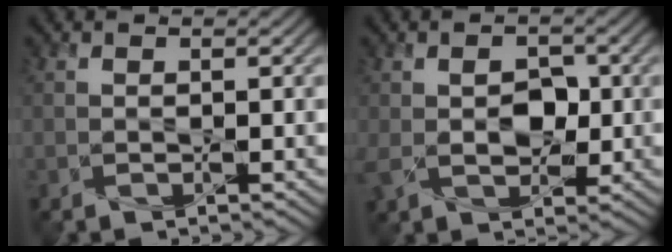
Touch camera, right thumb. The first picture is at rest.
{"total": 5.2, "force": [-0.1, 3.9, 3.5], "torque": [-0.067, -0.005, 0.001]}